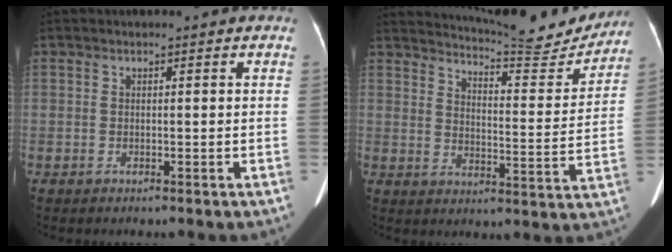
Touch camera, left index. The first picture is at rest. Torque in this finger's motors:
{"motor_torque": [0.56, -0.98, 0.01, 0.05]}